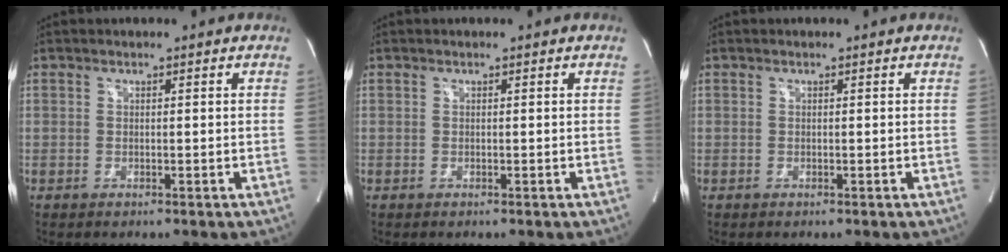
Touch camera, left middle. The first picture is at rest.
{"total": 0.0}
{"total": 0.0}